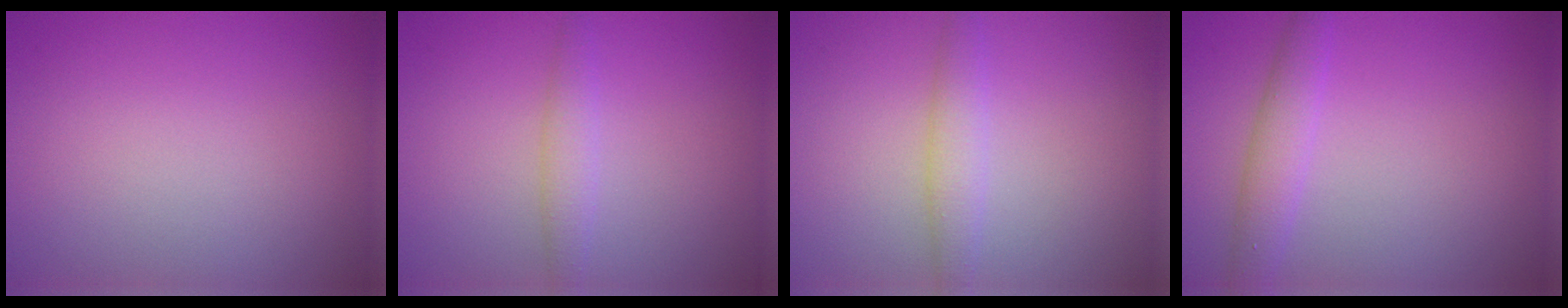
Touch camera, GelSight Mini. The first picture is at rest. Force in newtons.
{"total": 1.8, "press": 1.8, "slide": 0.1}
{"total": 2.2, "press": 2.2, "slide": 0.1}
{"total": 2.6, "press": 2.6, "slide": 0.1}